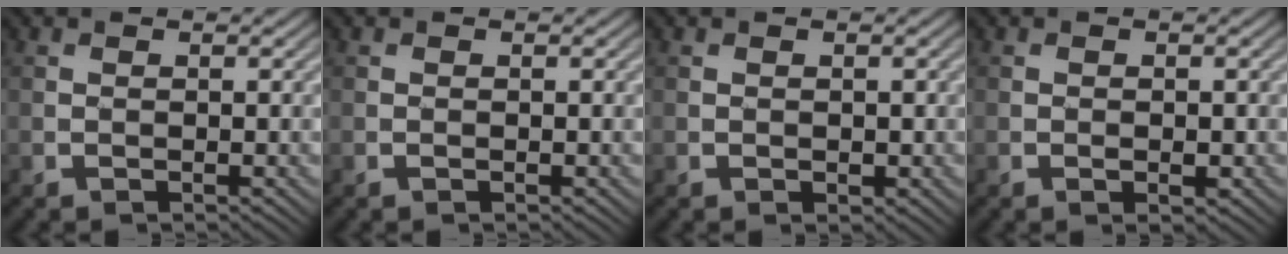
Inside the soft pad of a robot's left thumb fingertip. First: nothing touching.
{"total": 0.0}
{"total": 0.7, "force": [-0.1, 0.5, 0.4], "torque": [-0.006, -0.001, -0.001]}
{"total": 1.5, "force": [-0.4, 0.9, 1.2], "torque": [-0.017, -0.001, -0.008]}